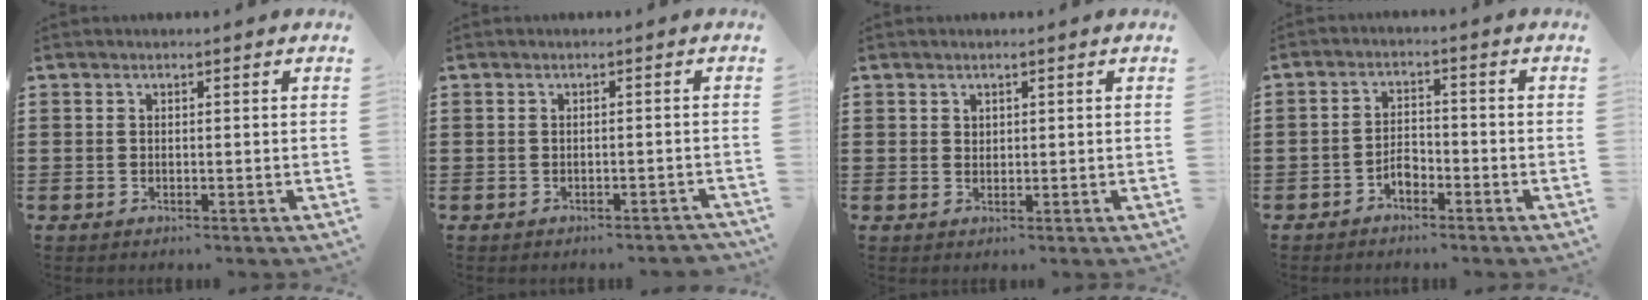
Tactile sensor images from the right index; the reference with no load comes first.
{"total": 1.1, "force": [-1.0, 0.0, 0.4], "torque": [-0.010, -0.003, -0.021]}
{"total": 1.0, "force": [0.8, 0.6, 0.2], "torque": [-0.004, 0.002, 0.016]}
{"total": 3.1, "force": [-2.0, 1.5, 1.7], "torque": [-0.035, 0.006, -0.041]}